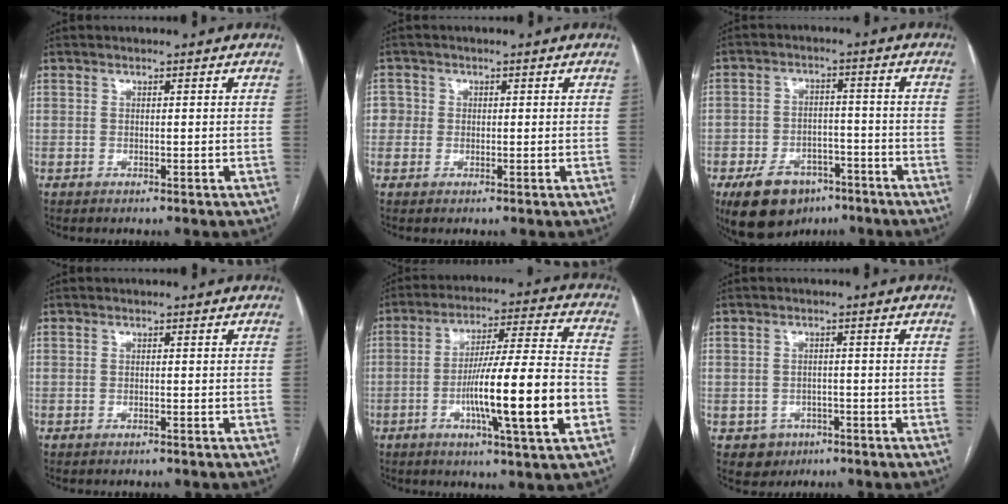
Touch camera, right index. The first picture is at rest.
{"total": 2.3, "force": [0.1, 2.3, 0.0], "torque": [0.015, 0.007, -0.001]}
{"total": 11.1, "force": [-7.2, 6.6, 5.3], "torque": [-0.092, 0.006, -0.110]}
{"total": 0.6, "force": [-0.6, 0.1, 0.2], "torque": [-0.009, -0.002, -0.009]}
{"total": 16.9, "force": [-4.7, 0.1, 16.3], "torque": [-0.272, -0.003, -0.077]}
{"total": 3.9, "force": [-1.7, 3.5, 0.2], "torque": [0.006, 0.013, -0.019]}